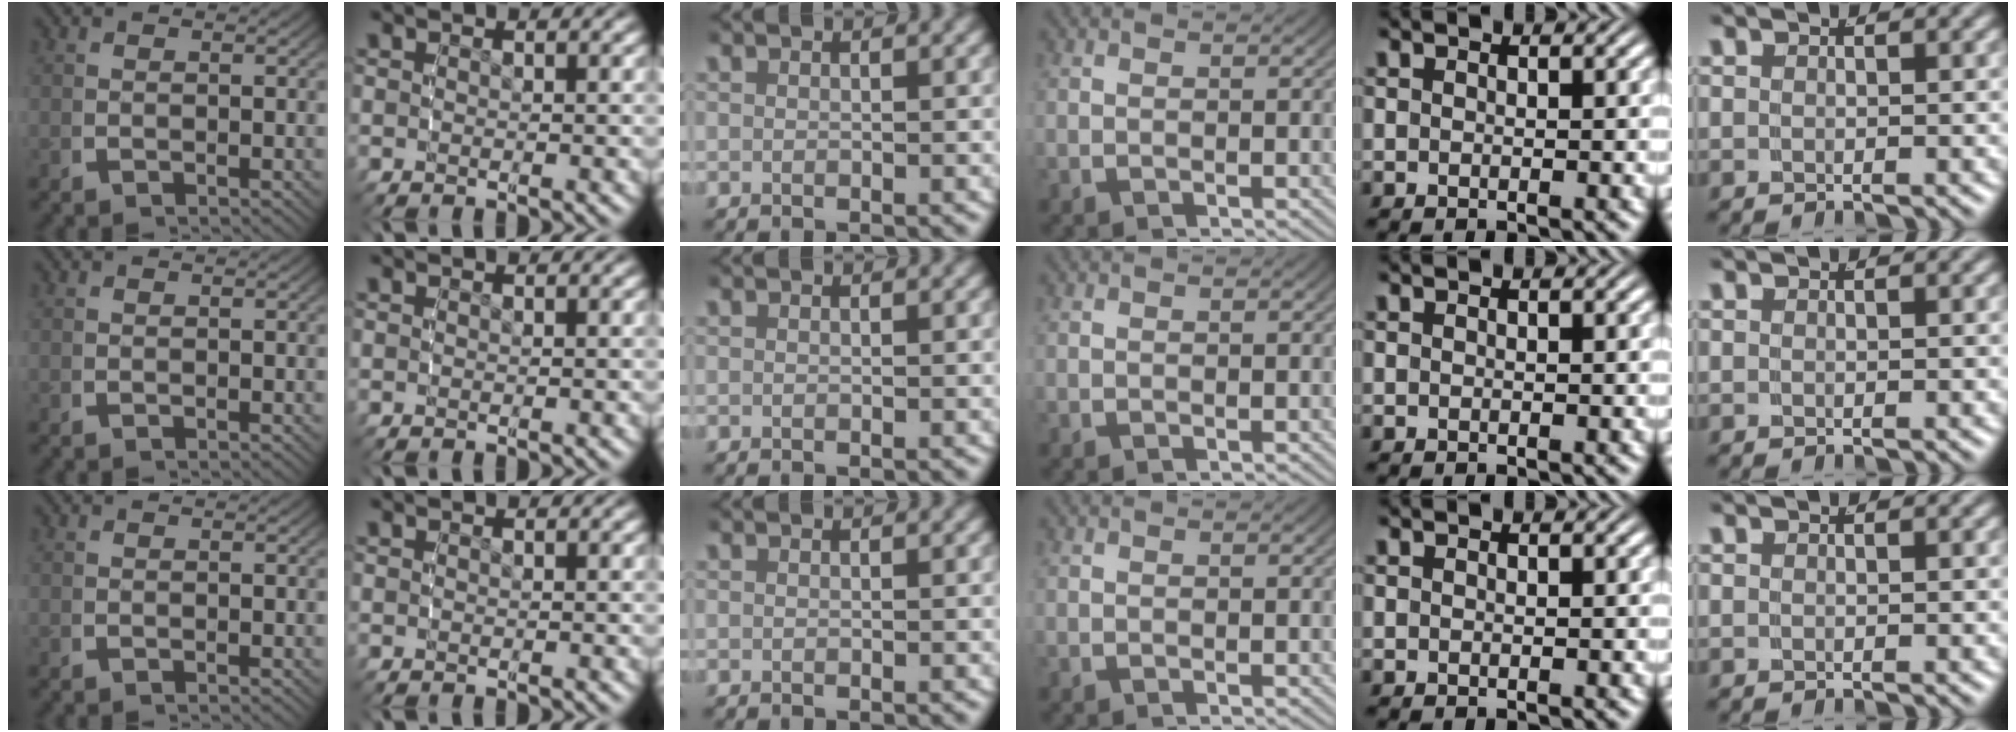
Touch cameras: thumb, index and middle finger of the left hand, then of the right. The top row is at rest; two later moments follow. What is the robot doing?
{"motion": "reach", "object": "paper towel"}